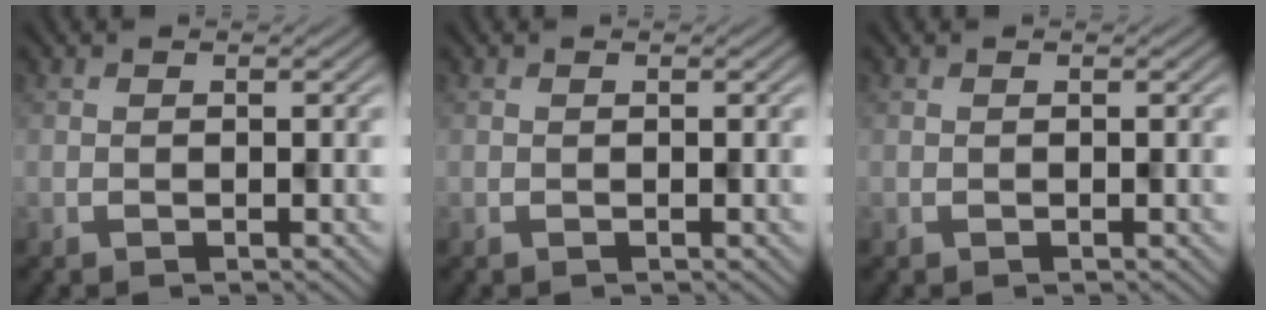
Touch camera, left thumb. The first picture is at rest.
{"total": 0.0}
{"total": 0.0}